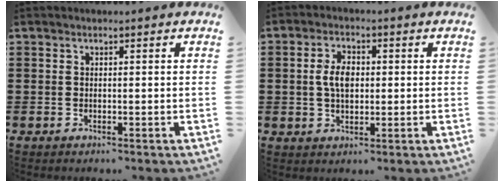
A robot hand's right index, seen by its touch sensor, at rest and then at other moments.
{"total": 4.7, "force": [0.3, 2.7, 3.8], "torque": [-0.086, 0.009, 0.001]}